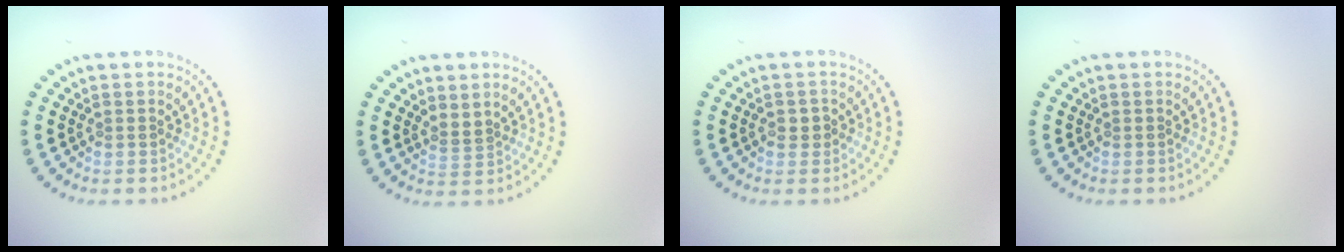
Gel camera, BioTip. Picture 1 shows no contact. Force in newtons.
{"total": 1.1, "press": 0.6, "slide": 1.0}
{"total": 1.2, "press": 1.1, "slide": 0.4}
{"total": 0.0}